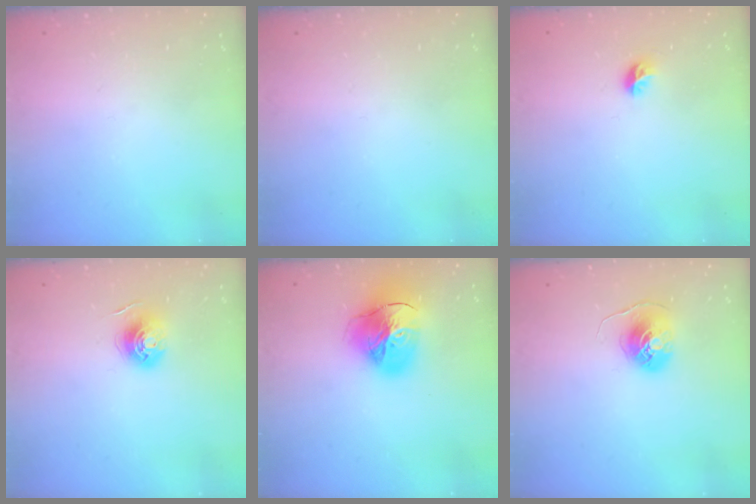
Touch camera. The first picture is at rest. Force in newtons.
{"total": 0.0}
{"total": 5.4, "press": 5.2, "slide": 1.4}
{"total": 6.1, "press": 6.1, "slide": 0.5}
{"total": 23.3, "press": 23.2, "slide": 2.4}
{"total": 7.5, "press": 7.5, "slide": 0.1}